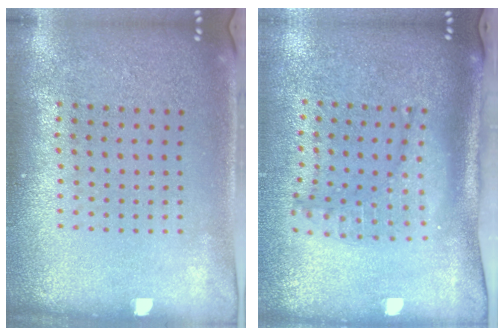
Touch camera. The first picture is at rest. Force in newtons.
{"total": 1.4, "press": 1.3, "slide": 0.6}